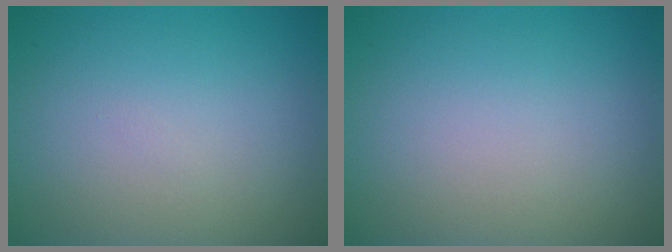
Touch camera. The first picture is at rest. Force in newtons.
{"total": 0.0}